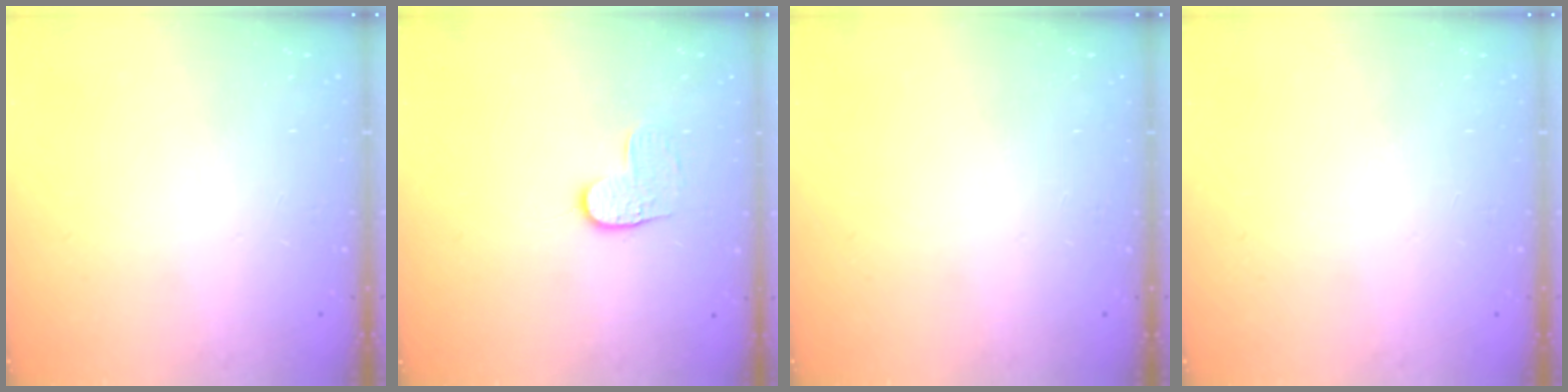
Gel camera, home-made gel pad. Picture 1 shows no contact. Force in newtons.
{"total": 4.0, "press": 3.9, "slide": 0.4}
{"total": 0.0}
{"total": 0.0}